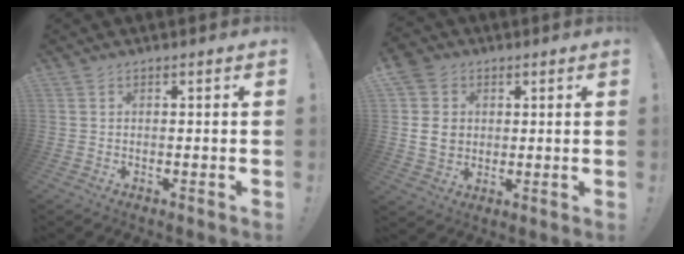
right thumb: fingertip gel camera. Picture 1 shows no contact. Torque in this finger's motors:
{"motor_torque": [1.85, 3.15, 1.45, 1.08, 0.71]}